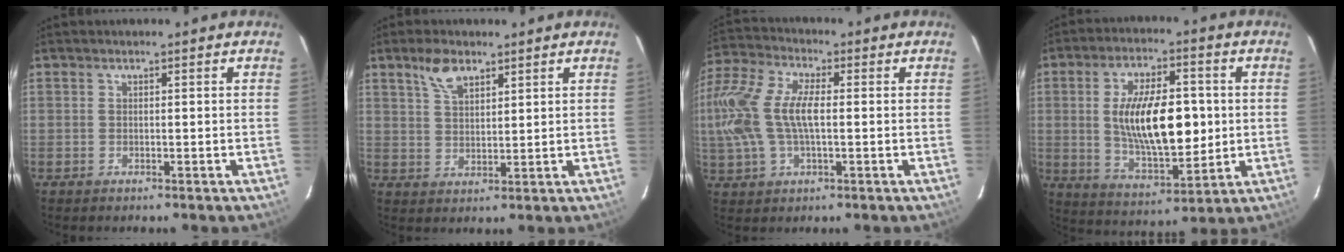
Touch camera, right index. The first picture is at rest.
{"total": 5.4, "force": [3.6, 2.5, 3.2], "torque": [-0.058, 0.009, 0.069]}
{"total": 16.9, "force": [0.2, 8.4, 14.6], "torque": [-0.317, 0.015, -0.001]}
{"total": 16.5, "force": [0.9, 7.2, 14.8], "torque": [-0.257, 0.000, 0.026]}